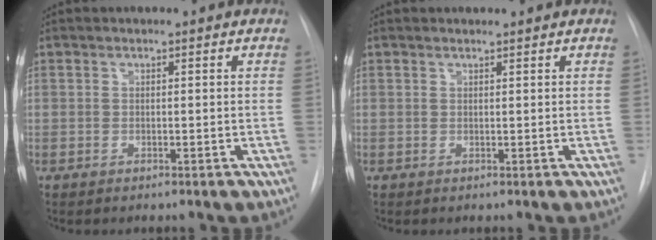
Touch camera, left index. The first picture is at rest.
{"total": 0.7, "force": [0.7, -0.1, 0.0], "torque": [-0.006, 0.003, 0.014]}